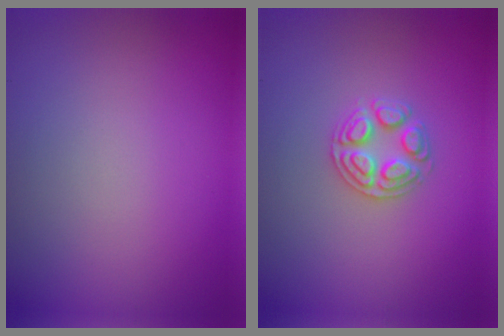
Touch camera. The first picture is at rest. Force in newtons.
{"total": 2.5, "press": 2.5, "slide": 0.4}